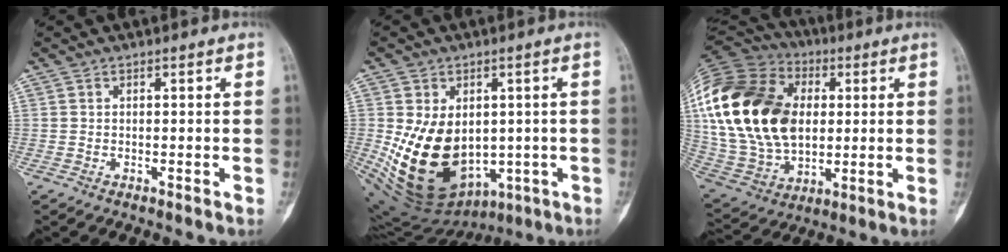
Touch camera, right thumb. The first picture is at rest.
{"total": 17.8, "force": [-1.1, 12.7, 12.4], "torque": [-0.192, -0.014, 0.022]}
{"total": 28.8, "force": [4.0, 19.4, 20.9], "torque": [-0.413, 0.004, 0.081]}